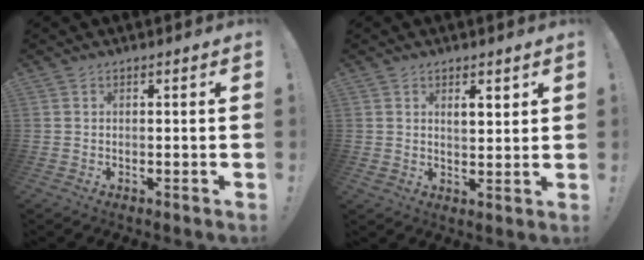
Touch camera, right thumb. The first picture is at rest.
{"total": 4.1, "force": [2.8, 2.1, 2.1], "torque": [-0.020, -0.021, 0.046]}